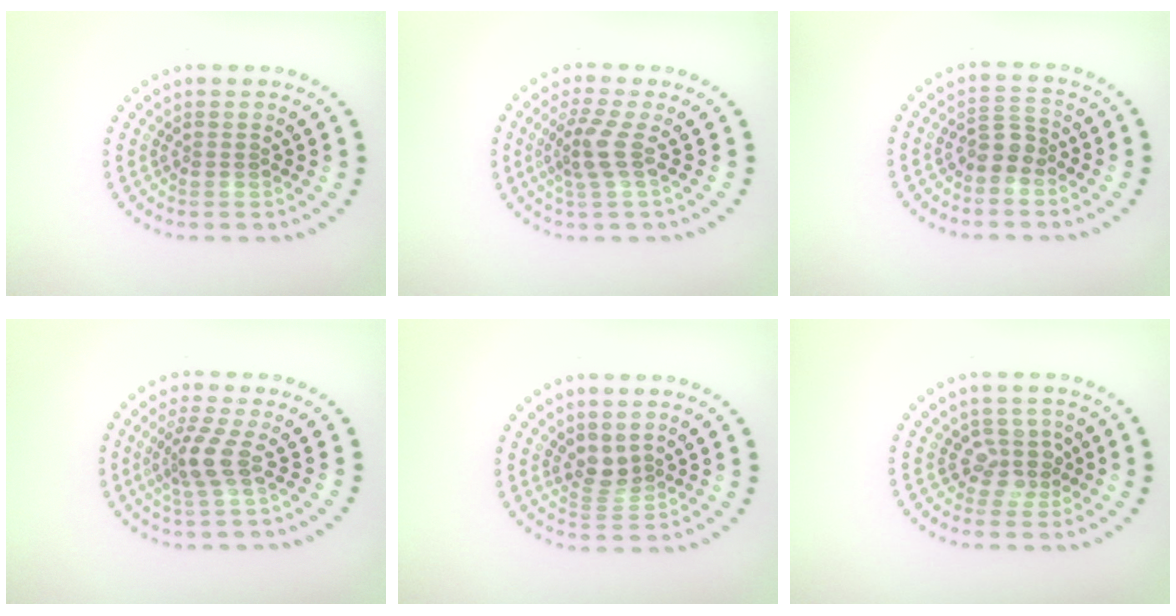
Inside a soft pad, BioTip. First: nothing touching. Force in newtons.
{"total": 2.7, "press": 2.1, "slide": 1.7}
{"total": 2.2, "press": 1.9, "slide": 1.2}
{"total": 2.8, "press": 2.1, "slide": 1.9}
{"total": 2.1, "press": 1.6, "slide": 1.3}
{"total": 2.4, "press": 1.9, "slide": 1.5}